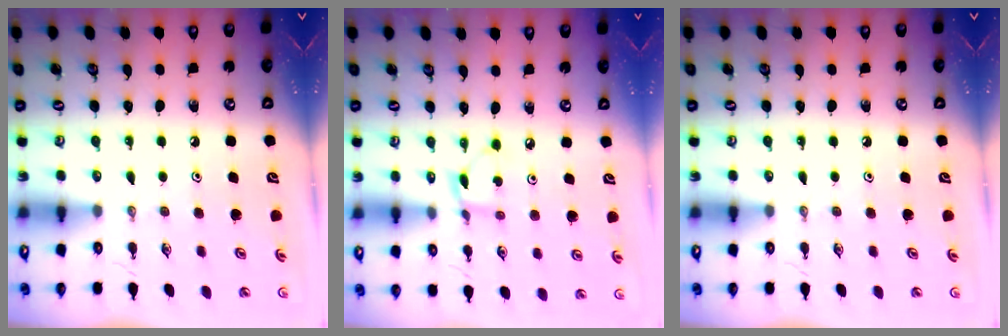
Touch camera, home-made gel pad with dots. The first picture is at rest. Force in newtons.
{"total": 2.6, "press": 2.6, "slide": 0.1}
{"total": 0.0}